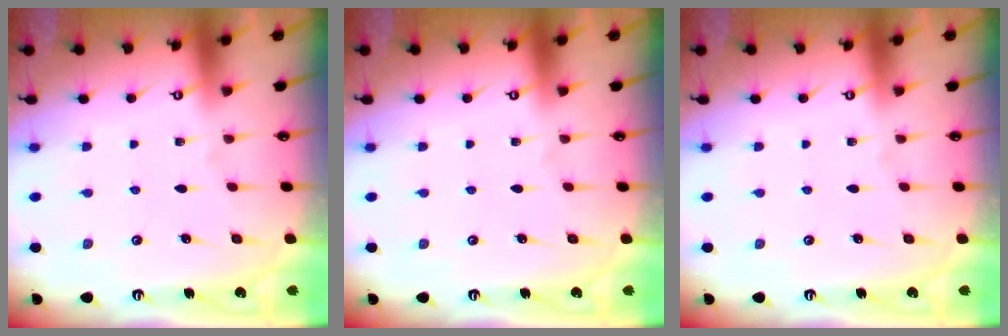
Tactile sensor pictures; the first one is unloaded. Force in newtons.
{"total": 0.0}
{"total": 0.0}